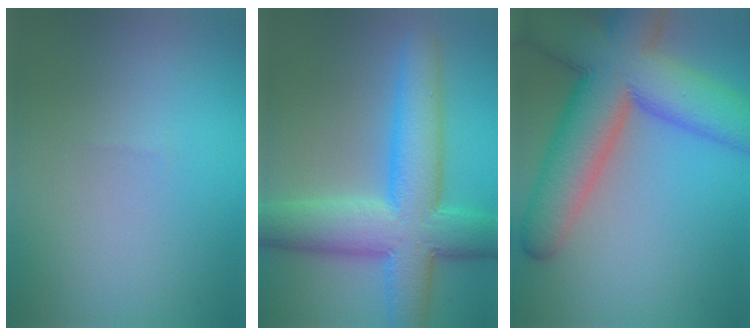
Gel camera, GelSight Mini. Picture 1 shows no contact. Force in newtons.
{"total": 9.6, "press": 9.6, "slide": 0.2}
{"total": 12.8, "press": 12.8, "slide": 0.6}